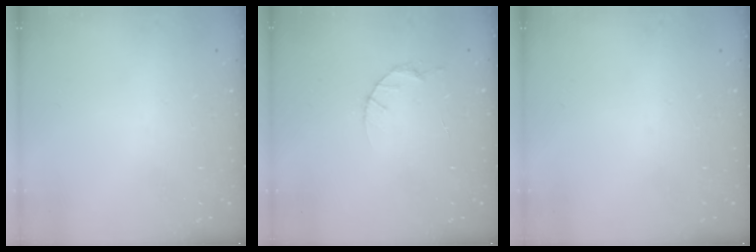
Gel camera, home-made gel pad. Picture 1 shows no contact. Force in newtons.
{"total": 4.1, "press": 4.1, "slide": 0.5}
{"total": 0.0}